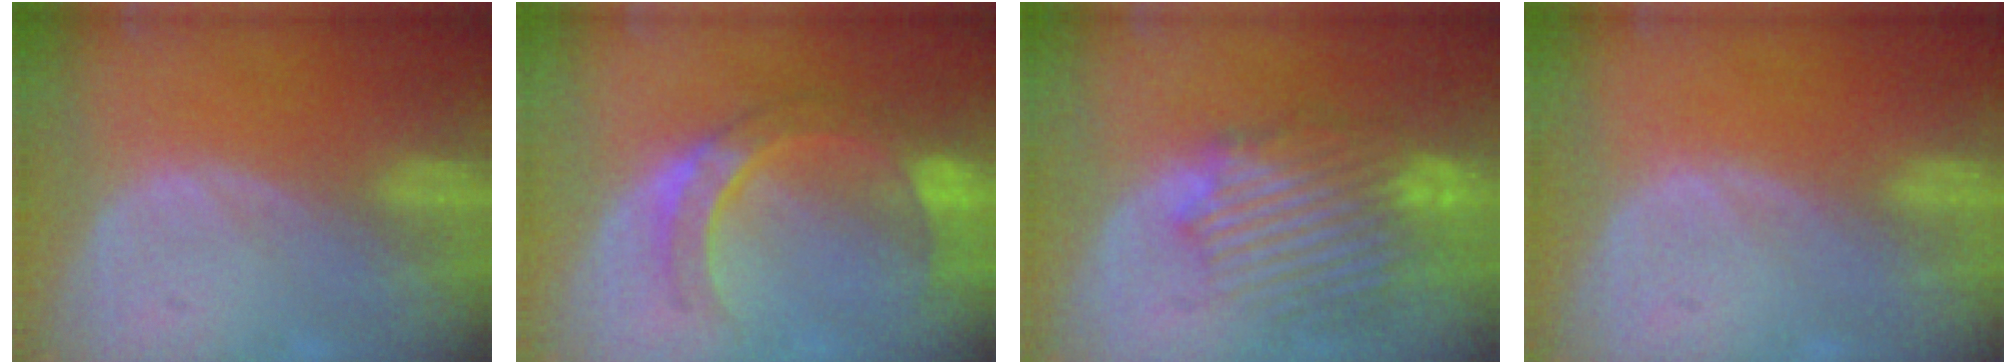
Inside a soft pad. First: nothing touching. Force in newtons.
{"total": 7.8, "press": 7.6, "slide": 1.6}
{"total": 10.0, "press": 9.6, "slide": 2.7}
{"total": 0.0}